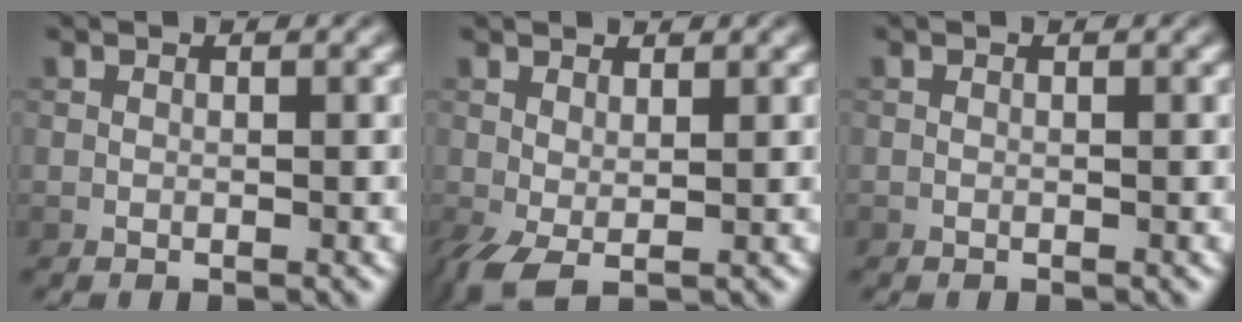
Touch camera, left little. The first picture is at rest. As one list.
[{"total": 2.5, "force": [-0.1, 1.0, 2.3], "torque": [-0.058, -0.001, -0.004]}, {"total": 0.0}]